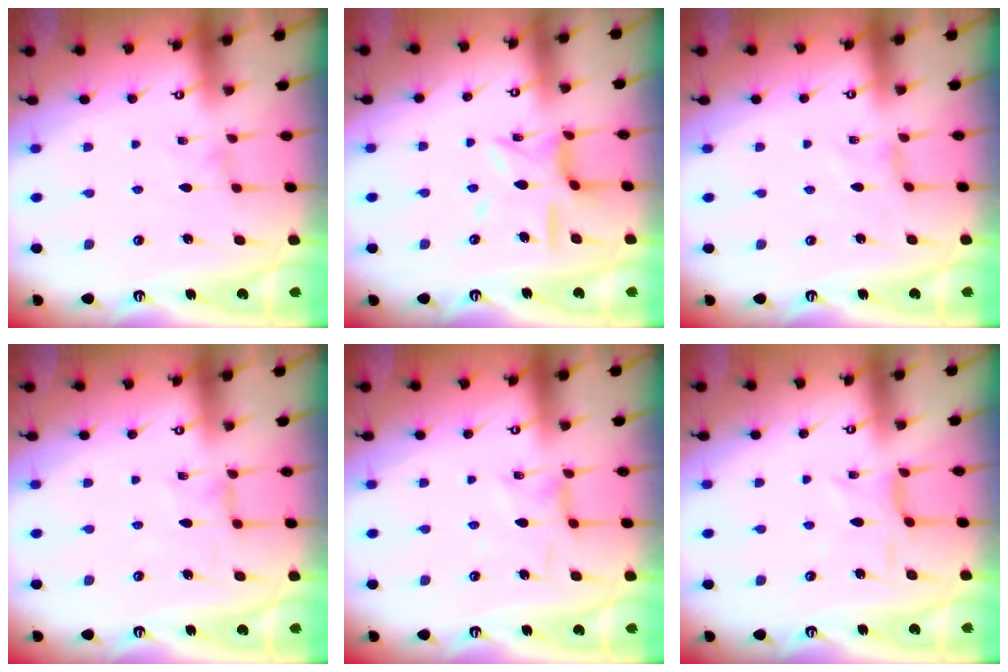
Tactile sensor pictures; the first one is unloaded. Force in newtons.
{"total": 10.7, "press": 10.7, "slide": 0.8}
{"total": 0.0}
{"total": 1.2, "press": 1.1, "slide": 0.3}
{"total": 1.3, "press": 1.2, "slide": 0.4}
{"total": 2.8, "press": 2.7, "slide": 0.6}